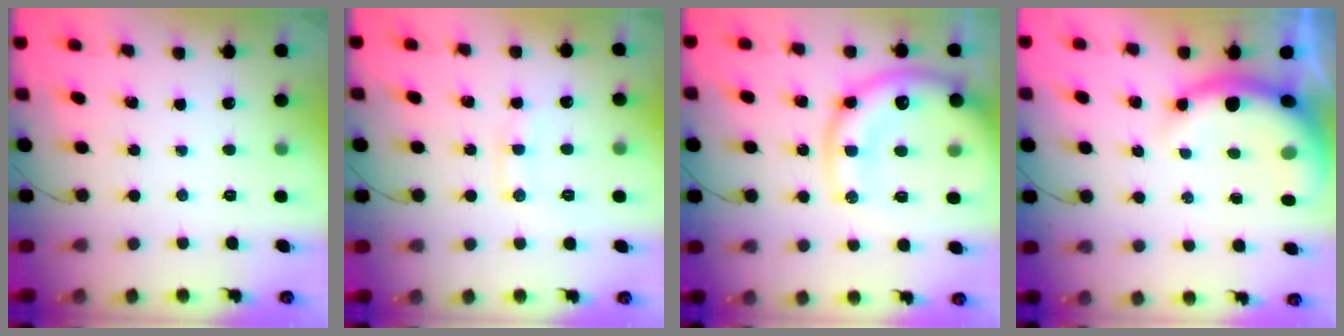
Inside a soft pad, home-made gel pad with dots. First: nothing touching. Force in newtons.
{"total": 7.6, "press": 7.5, "slide": 0.9}
{"total": 18.9, "press": 18.5, "slide": 3.6}
{"total": 7.2, "press": 7.0, "slide": 1.7}